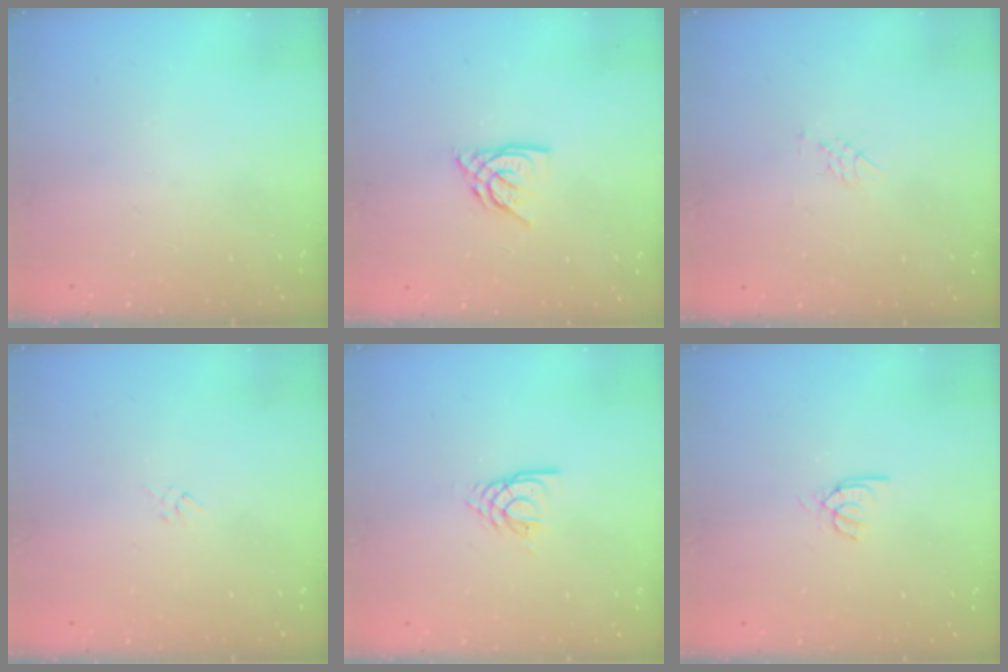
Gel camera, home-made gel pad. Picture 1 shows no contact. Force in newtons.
{"total": 6.8, "press": 6.8, "slide": 0.5}
{"total": 3.5, "press": 3.3, "slide": 1.1}
{"total": 2.3, "press": 2.2, "slide": 0.6}
{"total": 2.9, "press": 2.8, "slide": 0.4}
{"total": 2.9, "press": 2.9, "slide": 0.3}